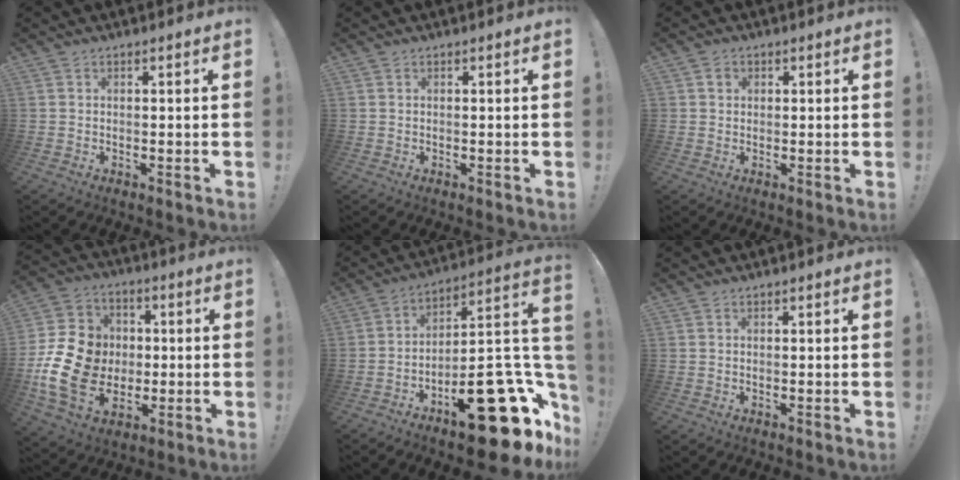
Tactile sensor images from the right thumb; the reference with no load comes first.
{"total": 0.0}
{"total": 1.8, "force": [0.6, 1.7, 0.4], "torque": [-0.001, 0.001, 0.010]}
{"total": 18.7, "force": [-2.8, 15.2, 10.5], "torque": [-0.185, 0.028, -0.031]}
{"total": 24.6, "force": [-13.5, 8.7, 18.7], "torque": [-0.198, 0.073, -0.201]}
{"total": 0.0}